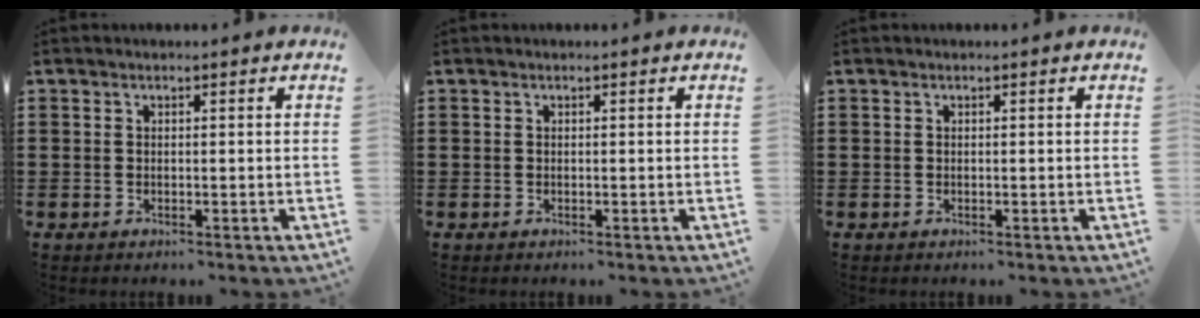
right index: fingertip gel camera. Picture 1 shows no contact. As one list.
[{"total": 0.0}, {"total": 0.0}]